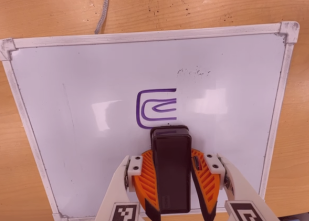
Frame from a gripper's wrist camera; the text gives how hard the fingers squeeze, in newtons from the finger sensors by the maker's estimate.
{"total": 11.7, "left": 11.0, "right": 12.5}